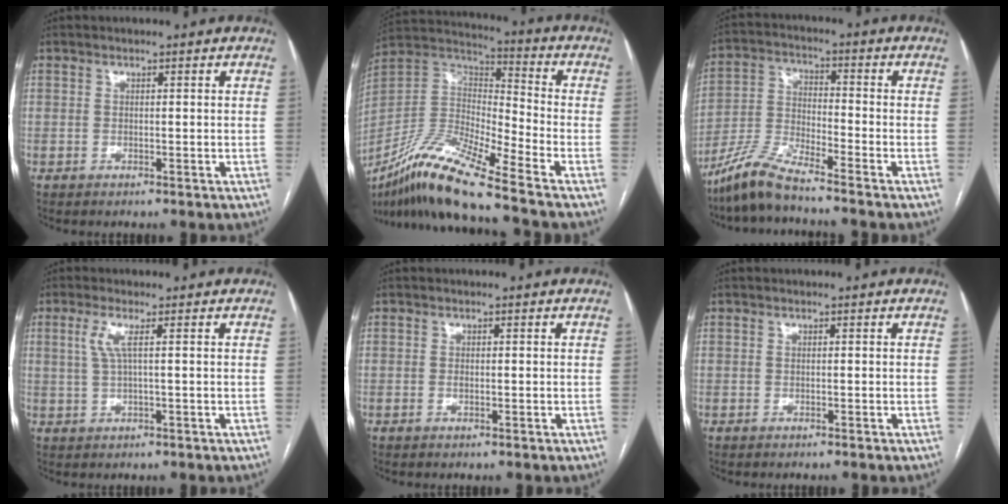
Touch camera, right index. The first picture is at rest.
{"total": 17.0, "force": [-12.7, 0.1, 11.4], "torque": [-0.228, -0.007, -0.236]}
{"total": 8.3, "force": [-7.2, 0.1, 4.1], "torque": [-0.090, -0.015, -0.147]}
{"total": 3.0, "force": [0.9, -0.1, 2.8], "torque": [-0.068, 0.009, 0.021]}
{"total": 0.6, "force": [-0.2, 0.3, 0.5], "torque": [-0.013, -0.005, -0.002]}
{"total": 0.7, "force": [-0.6, -0.2, 0.3], "torque": [0.000, 0.001, -0.012]}